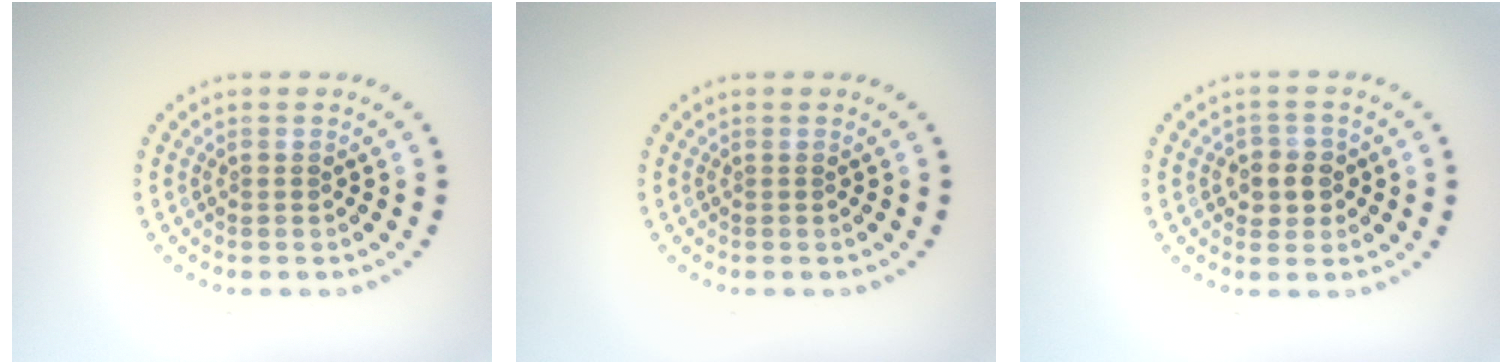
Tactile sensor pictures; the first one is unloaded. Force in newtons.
{"total": 0.0}
{"total": 2.5, "press": 2.3, "slide": 1.1}